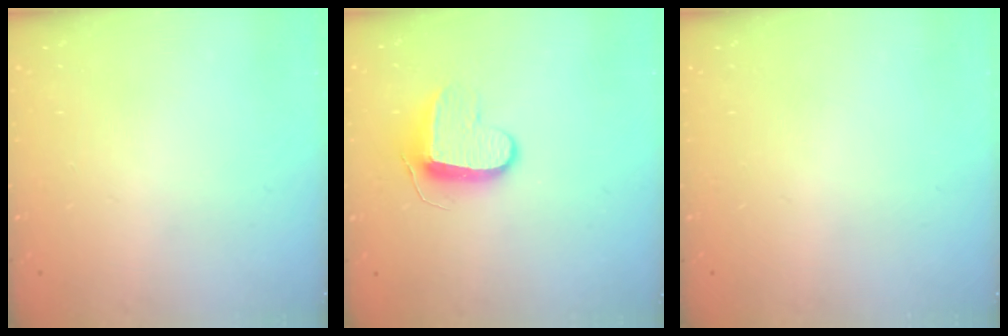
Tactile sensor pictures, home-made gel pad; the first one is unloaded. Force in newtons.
{"total": 9.3, "press": 9.3, "slide": 0.3}
{"total": 0.0}